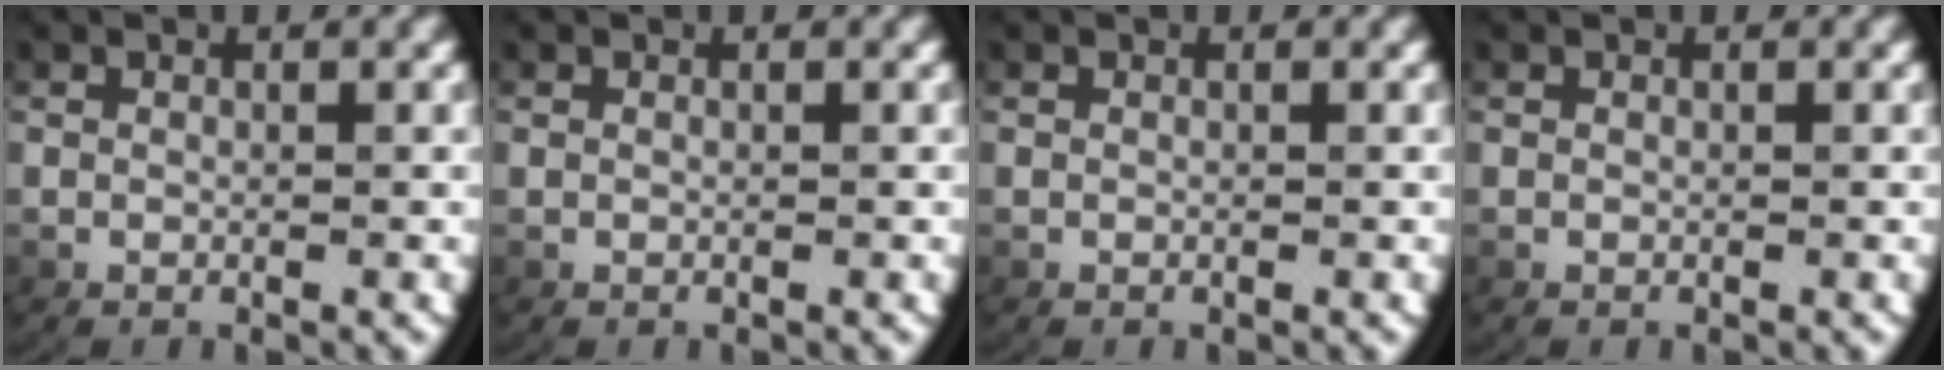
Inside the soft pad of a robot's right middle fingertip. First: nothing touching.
{"total": 0.0}
{"total": 0.0}
{"total": 0.0}